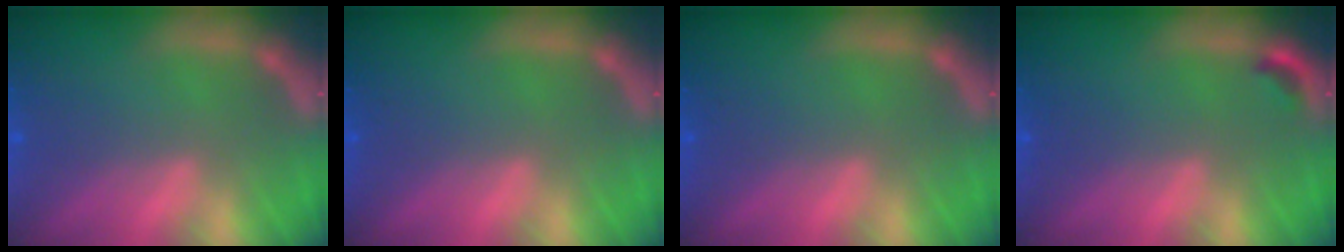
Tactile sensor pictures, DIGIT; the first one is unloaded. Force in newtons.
{"total": 0.0}
{"total": 0.0}
{"total": 0.9}